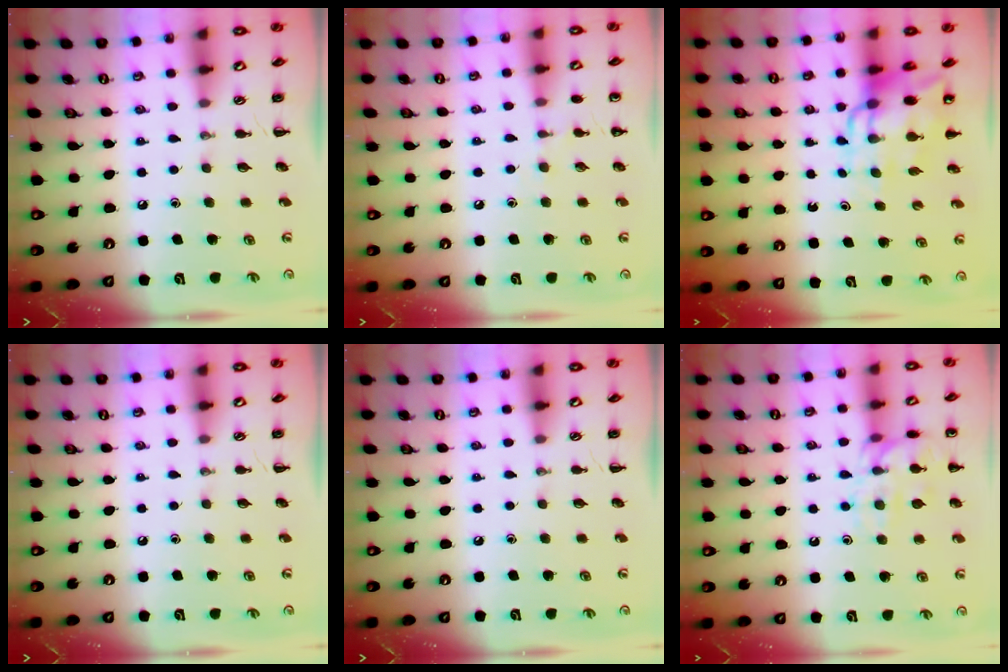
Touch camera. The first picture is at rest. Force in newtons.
{"total": 5.5, "press": 5.3, "slide": 1.6}
{"total": 11.0, "press": 10.5, "slide": 3.4}
{"total": 0.0}
{"total": 0.0}
{"total": 13.6, "press": 13.6, "slide": 0.8}